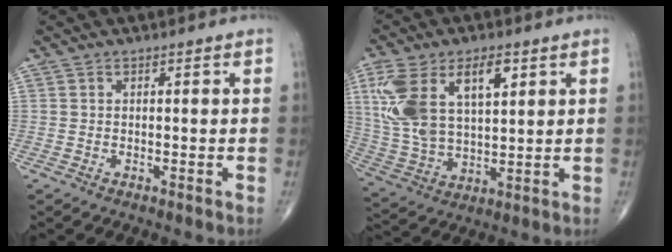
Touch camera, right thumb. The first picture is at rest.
{"total": 17.2, "force": [6.1, 9.0, 13.4], "torque": [-0.262, -0.009, 0.123]}